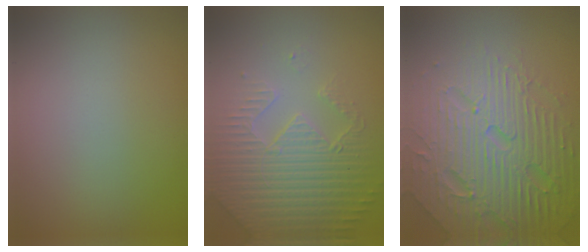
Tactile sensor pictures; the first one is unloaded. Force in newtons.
{"total": 4.8, "press": 4.3, "slide": 2.1}
{"total": 7.4, "press": 7.3, "slide": 1.6}